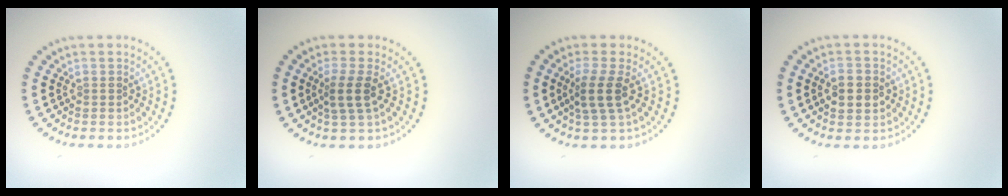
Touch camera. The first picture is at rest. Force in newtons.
{"total": 2.3, "press": 1.9, "slide": 1.3}
{"total": 2.6, "press": 2.0, "slide": 1.7}
{"total": 3.0, "press": 3.0, "slide": 0.1}